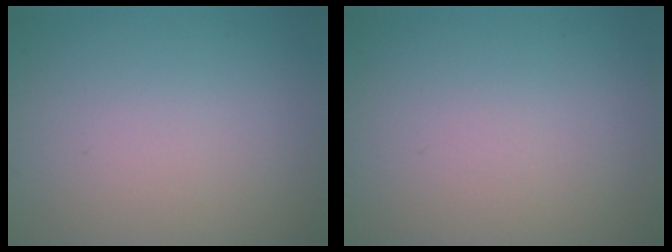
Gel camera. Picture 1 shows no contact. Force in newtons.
{"total": 0.0}